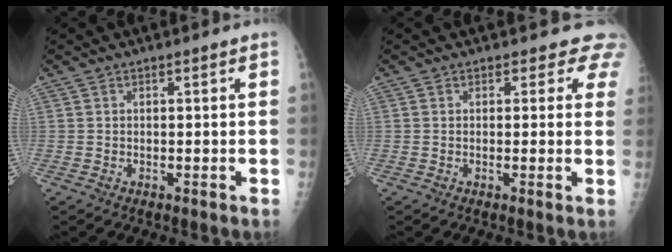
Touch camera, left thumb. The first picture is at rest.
{"total": 3.8, "force": [3.2, 2.1, 0.0], "torque": [0.036, -0.016, 0.010]}